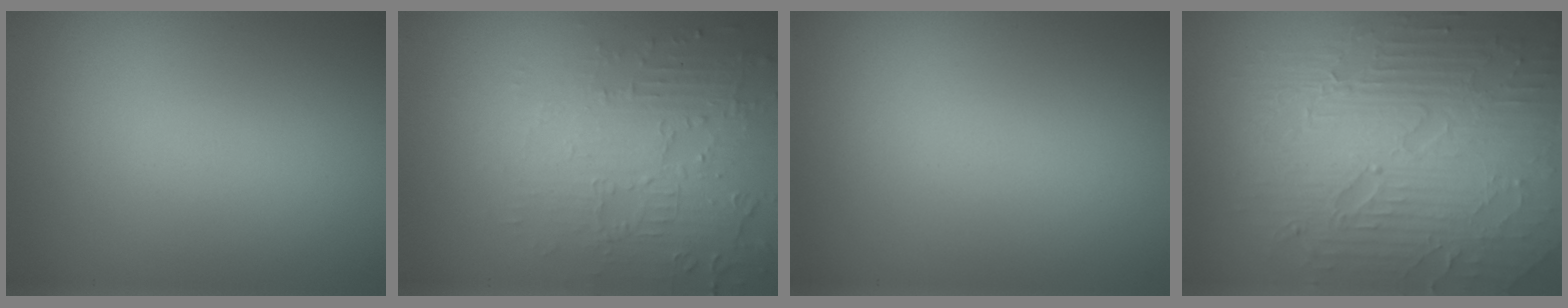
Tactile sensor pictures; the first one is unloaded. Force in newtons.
{"total": 5.5, "press": 3.7, "slide": 4.1}
{"total": 0.0}
{"total": 8.7, "press": 6.2, "slide": 6.1}